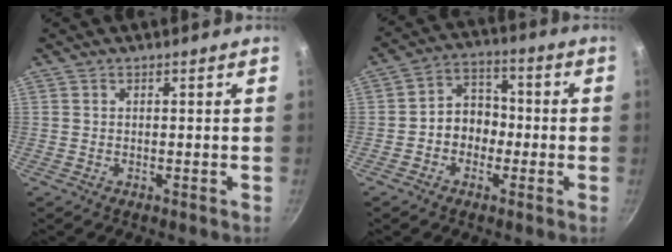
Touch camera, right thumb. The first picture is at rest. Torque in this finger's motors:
{"motor_torque": [-0.32, 0.57, 0.08, 0.12, 0.09]}